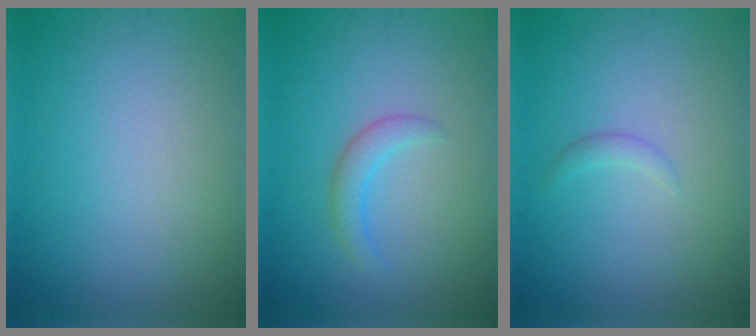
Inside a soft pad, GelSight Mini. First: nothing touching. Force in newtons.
{"total": 1.9, "press": 1.8, "slide": 0.3}
{"total": 0.8, "press": 0.8, "slide": 0.1}